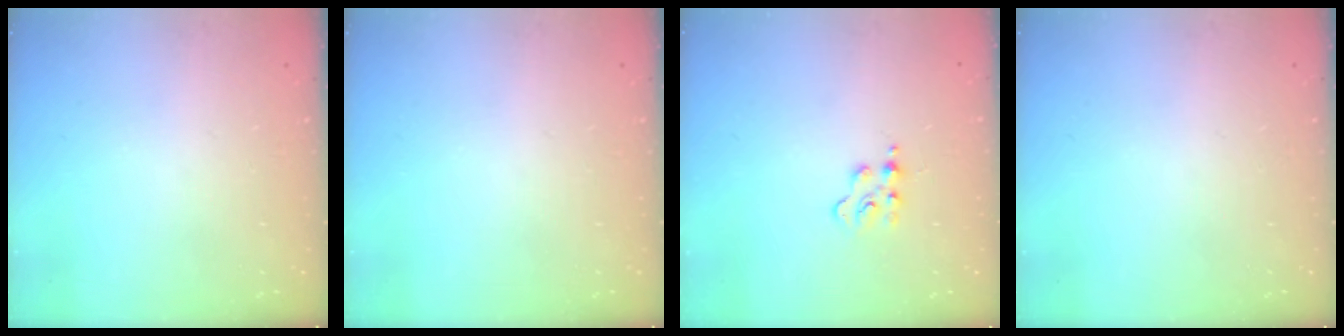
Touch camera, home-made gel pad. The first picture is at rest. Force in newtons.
{"total": 0.0}
{"total": 2.8, "press": 2.8, "slide": 0.3}
{"total": 0.0}